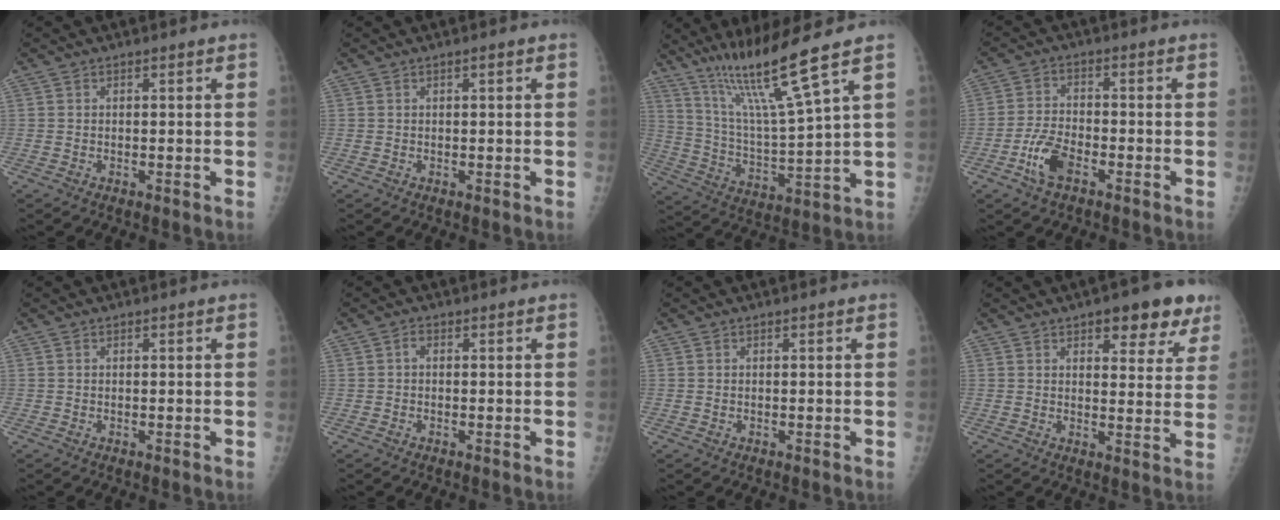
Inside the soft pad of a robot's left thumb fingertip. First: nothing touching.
{"total": 0.8, "force": [0.4, 0.0, 0.7], "torque": [-0.010, 0.003, 0.005]}
{"total": 15.0, "force": [10.3, -1.0, 10.8], "torque": [-0.185, -0.059, 0.193]}
{"total": 6.3, "force": [-3.5, 3.0, 4.3], "torque": [-0.087, 0.015, -0.068]}
{"total": 0.0}
{"total": 0.9, "force": [0.0, 0.6, 0.6], "torque": [-0.005, 0.003, -0.005]}
{"total": 0.0}
{"total": 10.4, "force": [6.5, 4.3, 6.9], "torque": [-0.039, -0.024, 0.080]}